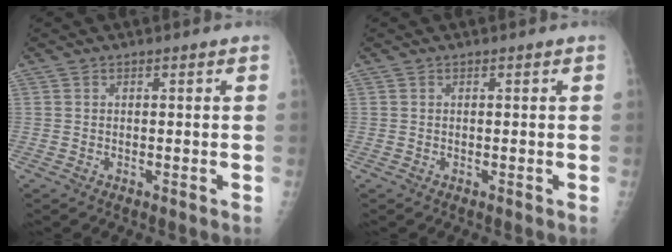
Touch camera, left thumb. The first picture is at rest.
{"total": 0.0}